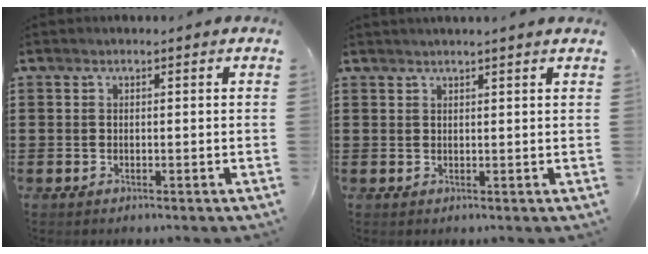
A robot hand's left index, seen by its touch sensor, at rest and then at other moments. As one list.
[{"total": 1.2, "force": [1.1, -0.3, 0.4], "torque": [-0.007, -0.003, 0.021]}]